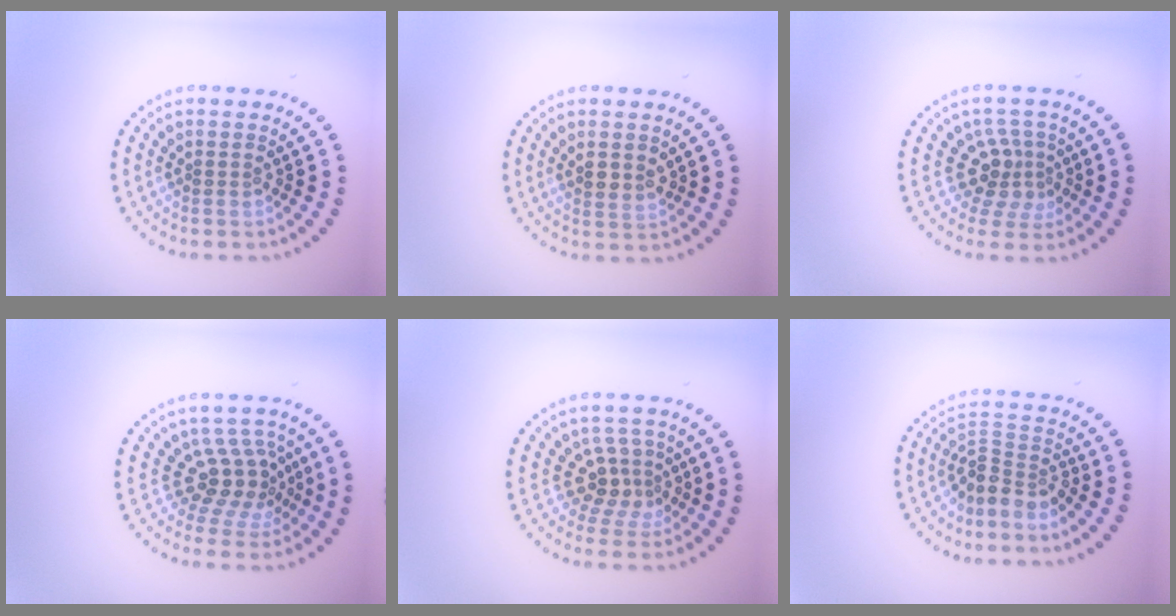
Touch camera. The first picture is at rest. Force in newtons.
{"total": 1.5, "press": 1.3, "slide": 0.8}
{"total": 3.2, "press": 2.2, "slide": 2.2}
{"total": 3.7, "press": 2.6, "slide": 2.6}
{"total": 2.9, "press": 2.3, "slide": 1.9}
{"total": 3.2, "press": 2.3, "slide": 2.3}